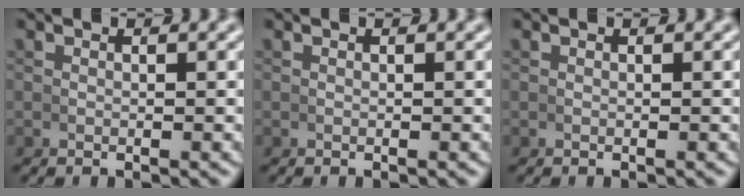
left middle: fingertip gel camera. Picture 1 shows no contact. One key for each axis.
{"total": 0.0}
{"total": 0.0}